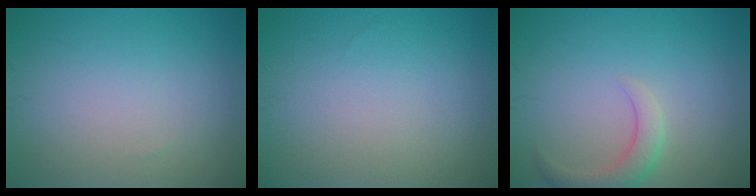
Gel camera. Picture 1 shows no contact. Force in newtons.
{"total": 0.0}
{"total": 2.7, "press": 2.7, "slide": 0.2}